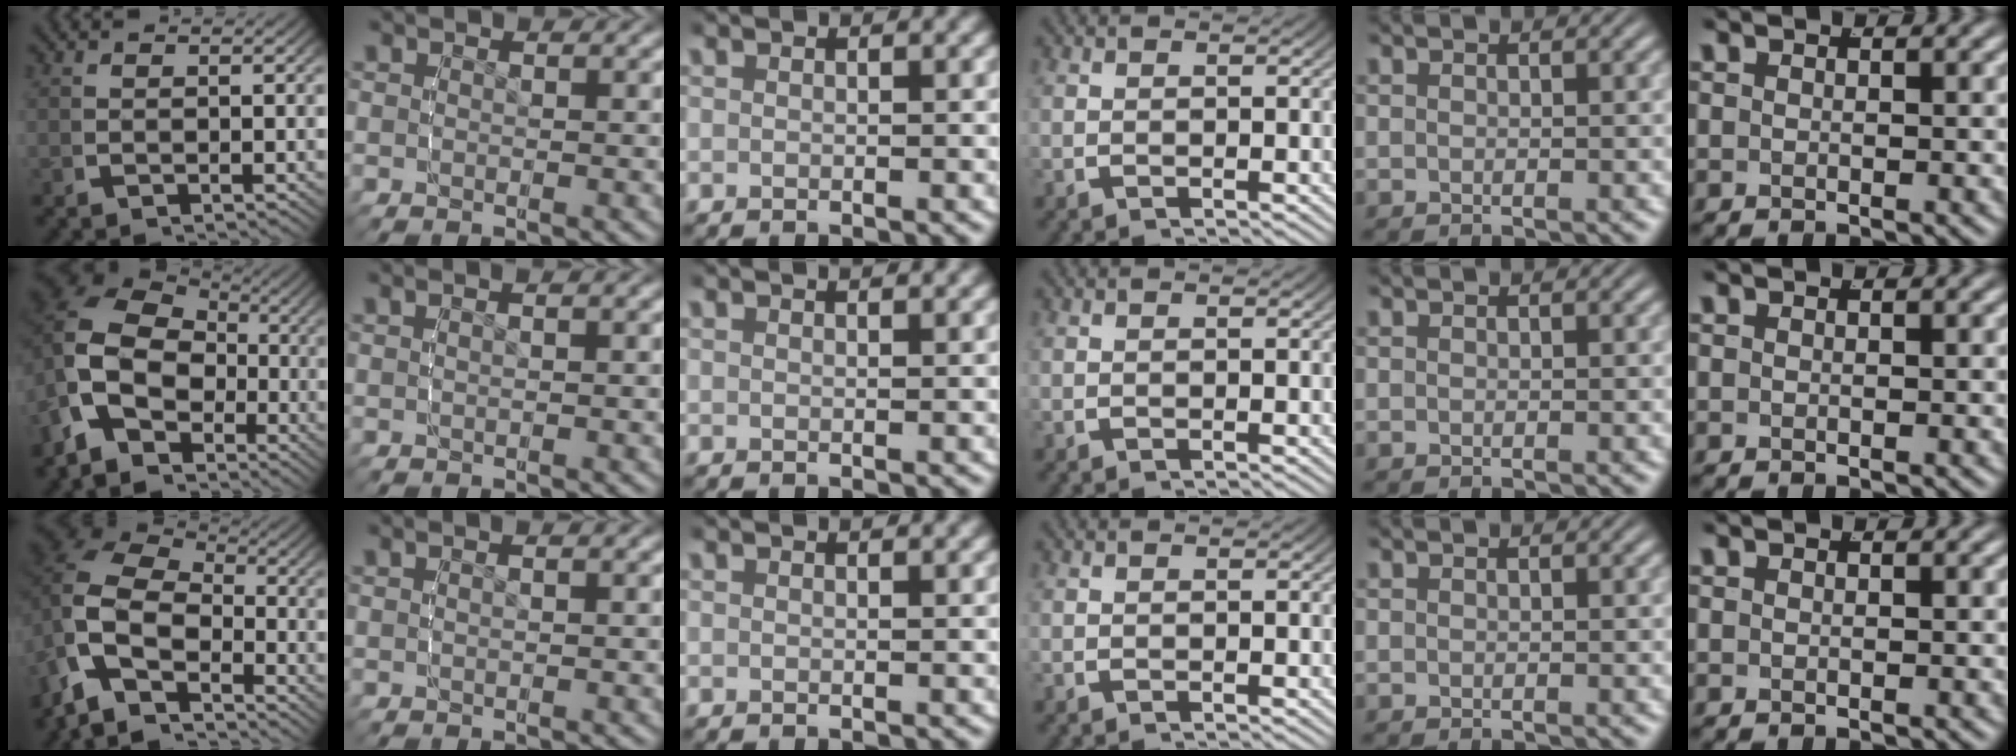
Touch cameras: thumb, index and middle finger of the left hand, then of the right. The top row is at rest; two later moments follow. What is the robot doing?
{"motion": "lift_and_place", "object": "sponge"}